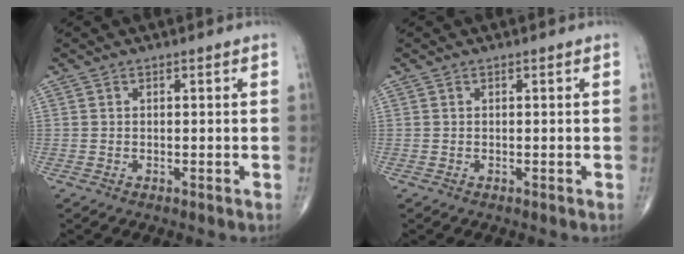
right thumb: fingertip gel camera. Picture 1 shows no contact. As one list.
[{"total": 0.0}]